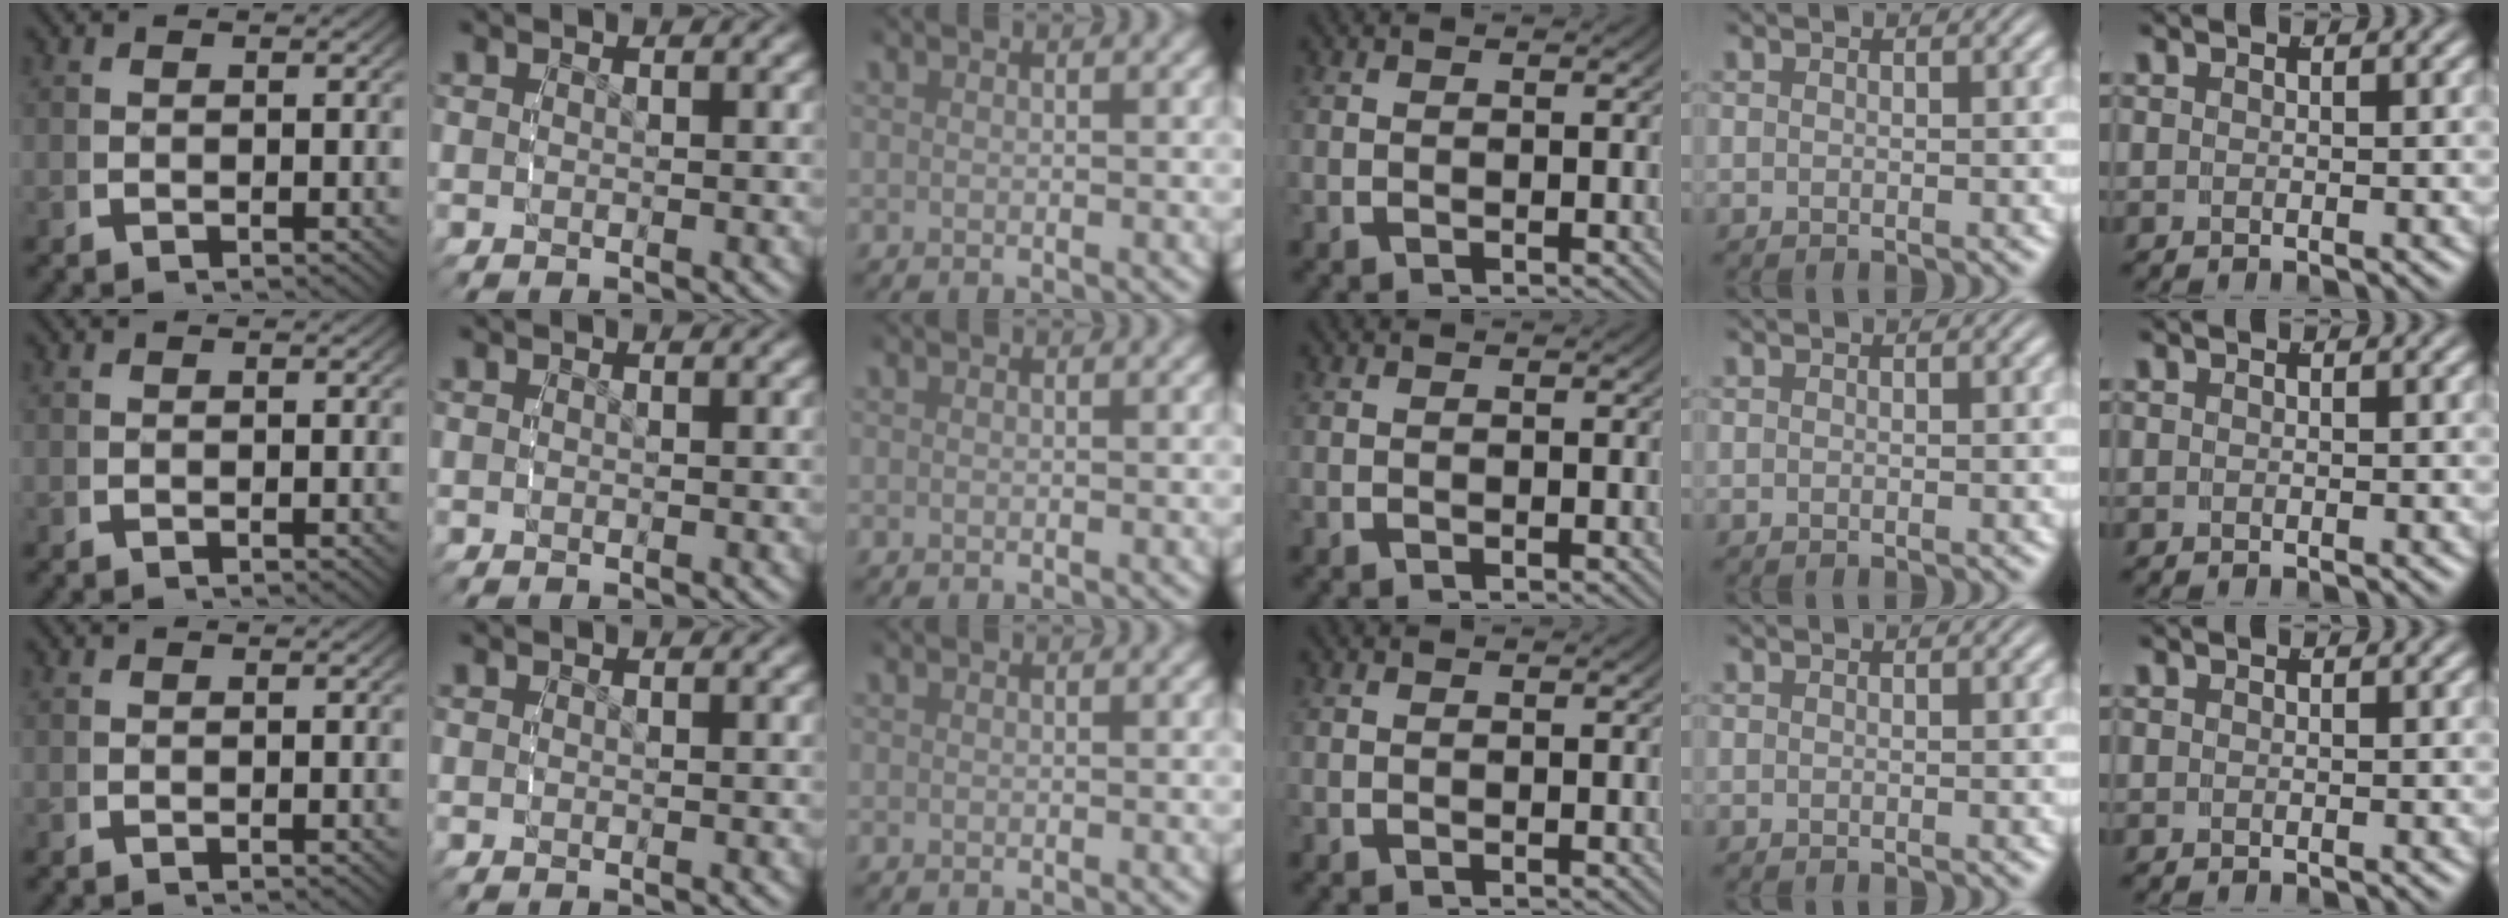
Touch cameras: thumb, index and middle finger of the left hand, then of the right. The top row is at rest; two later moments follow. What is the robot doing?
{"motion": "reach", "object": "markers"}